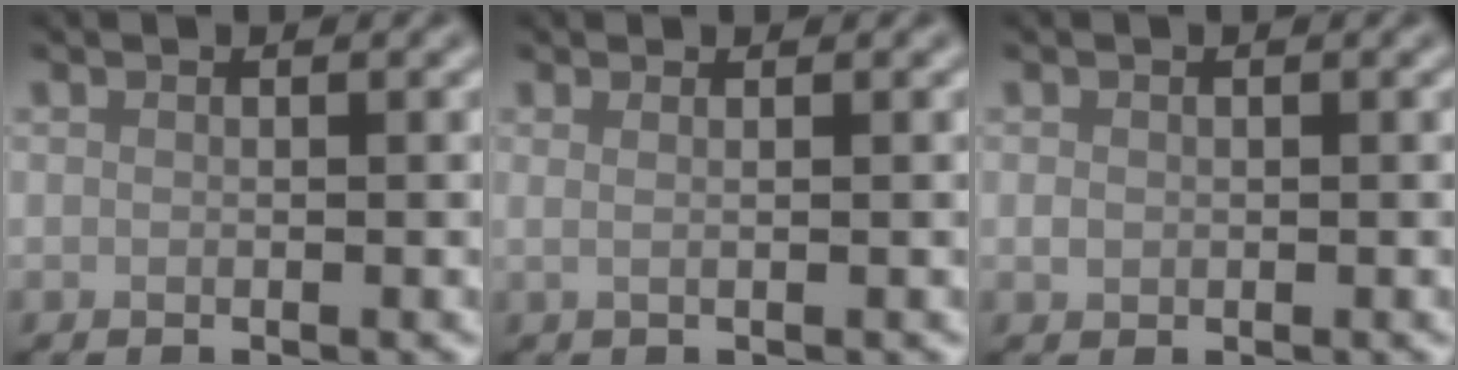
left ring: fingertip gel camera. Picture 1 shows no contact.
{"total": 1.7, "force": [0.4, 0.7, 1.4], "torque": [-0.019, -0.001, -0.010]}
{"total": 0.8, "force": [0.0, 0.7, 0.4], "torque": [-0.007, -0.002, -0.001]}